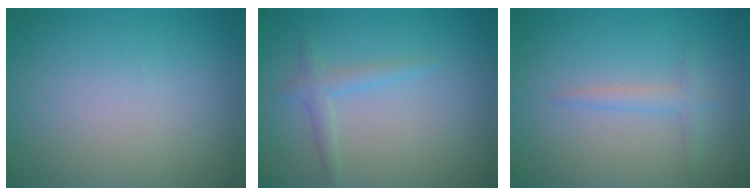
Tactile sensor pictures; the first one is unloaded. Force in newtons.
{"total": 0.9, "press": 0.9, "slide": 0.1}
{"total": 1.5, "press": 1.5, "slide": 0.1}